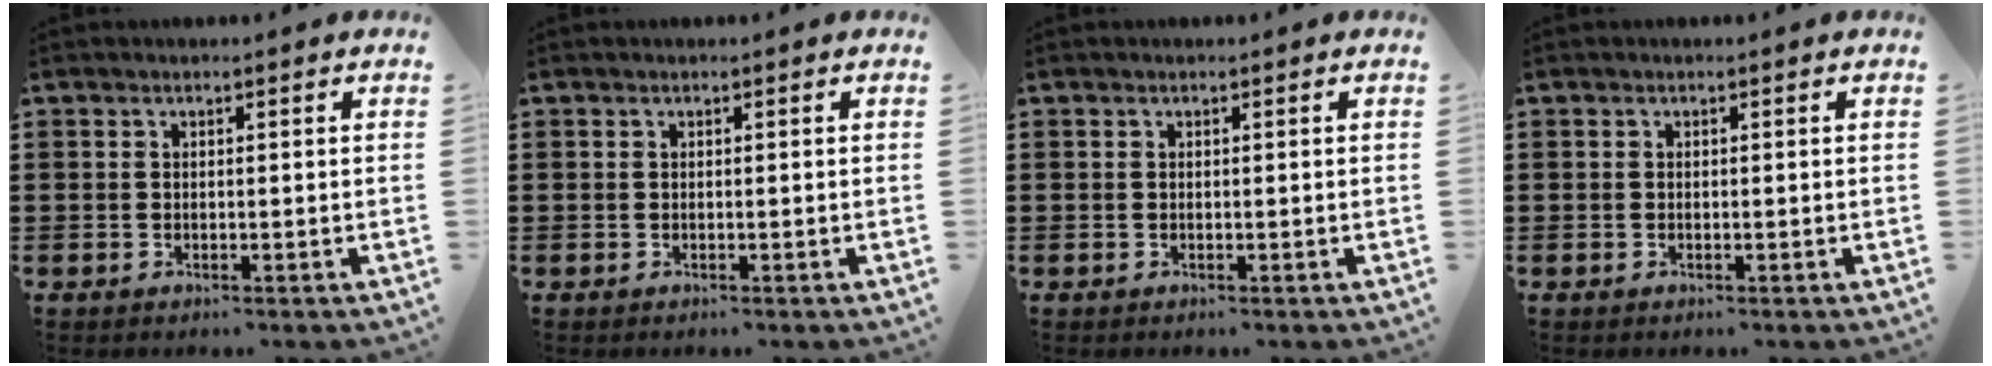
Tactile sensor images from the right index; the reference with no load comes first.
{"total": 0.0}
{"total": 0.0}
{"total": 0.0}